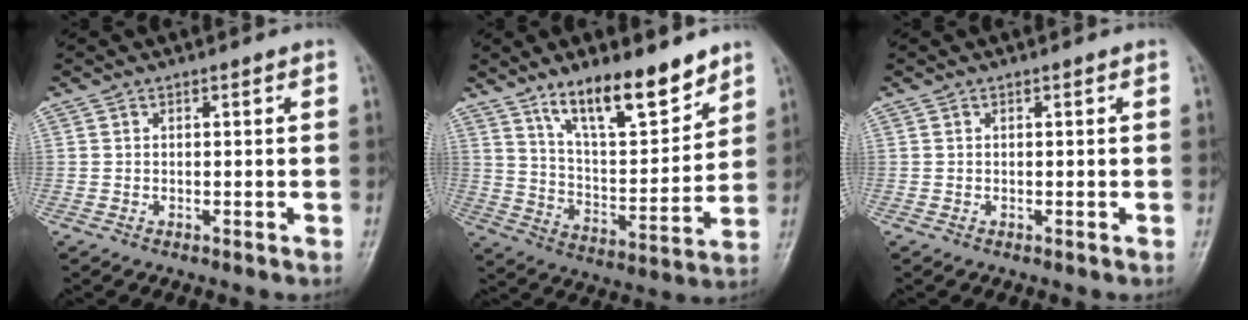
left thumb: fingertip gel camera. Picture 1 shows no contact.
{"total": 15.4, "force": [11.0, 4.8, 9.7], "torque": [-0.129, -0.073, 0.196]}
{"total": 0.0}